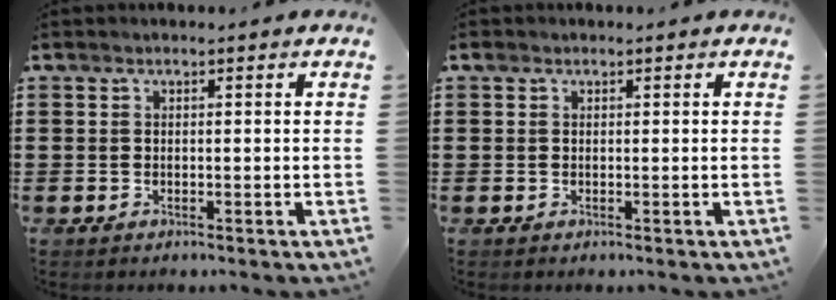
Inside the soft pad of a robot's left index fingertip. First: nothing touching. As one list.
[{"total": 0.5, "force": [0.2, 0.5, 0.2], "torque": [-0.005, 0.004, 0.004]}]